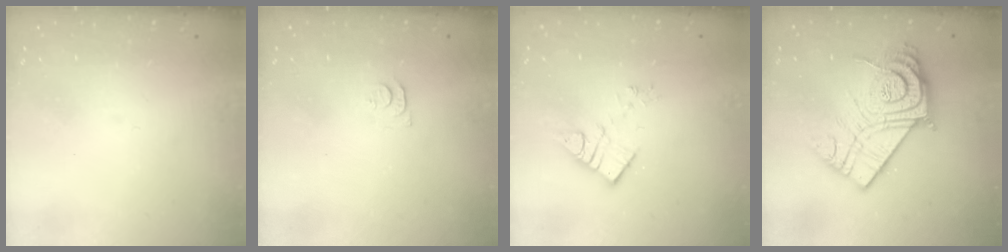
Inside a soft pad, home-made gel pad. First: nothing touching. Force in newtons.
{"total": 3.7, "press": 3.6, "slide": 0.4}
{"total": 7.9, "press": 7.9, "slide": 0.4}
{"total": 20.8, "press": 20.7, "slide": 1.6}